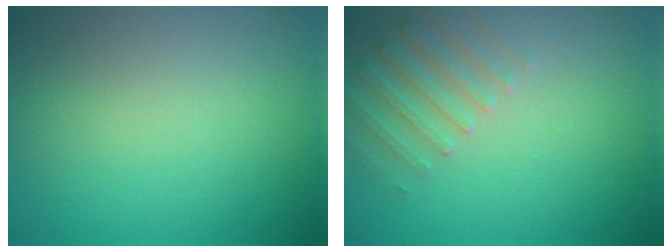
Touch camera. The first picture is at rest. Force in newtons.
{"total": 2.6, "press": 2.6, "slide": 0.6}